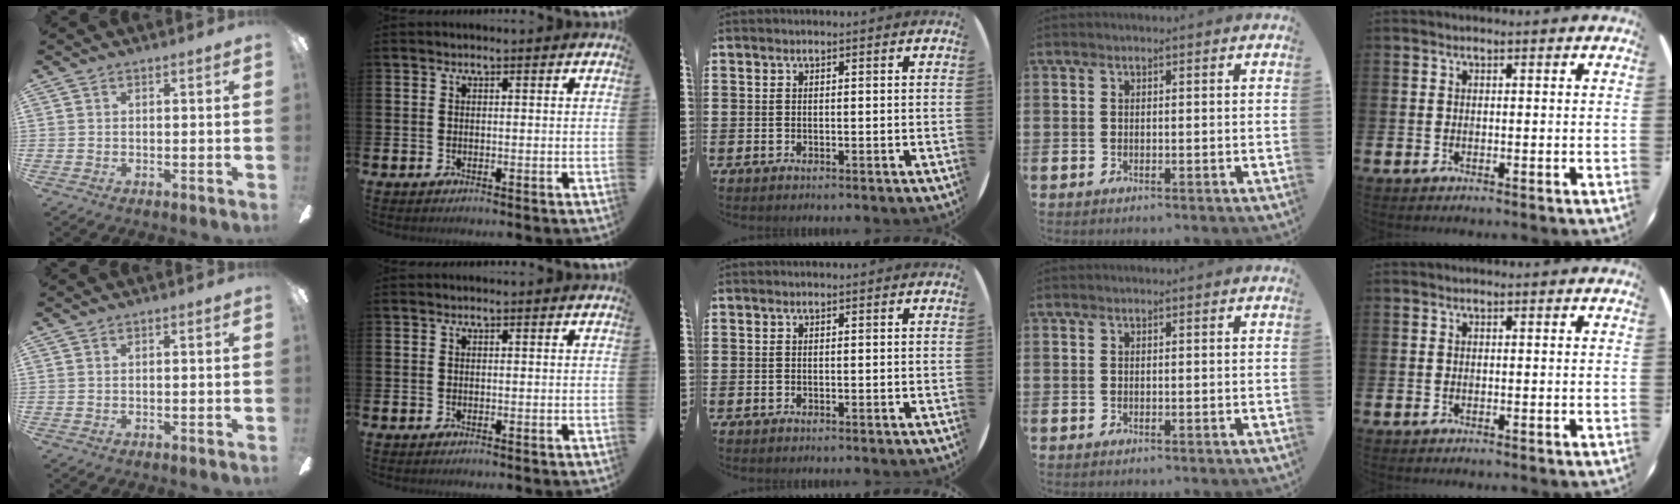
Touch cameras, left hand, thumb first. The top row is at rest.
{}